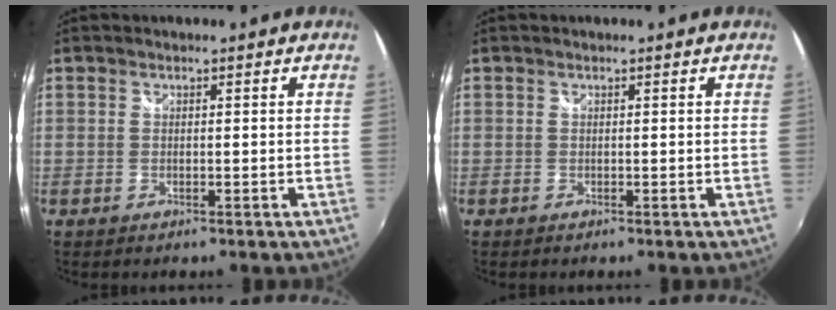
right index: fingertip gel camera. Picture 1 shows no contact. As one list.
[{"total": 0.0}]